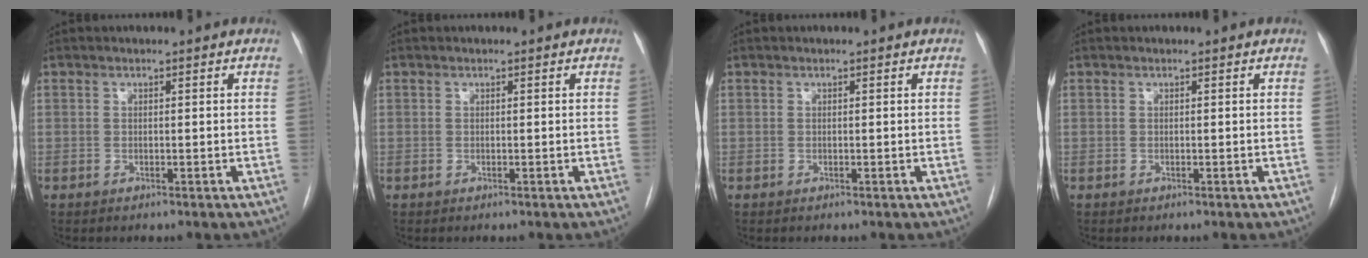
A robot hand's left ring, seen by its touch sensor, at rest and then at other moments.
{"total": 0.0}
{"total": 0.0}
{"total": 0.0}